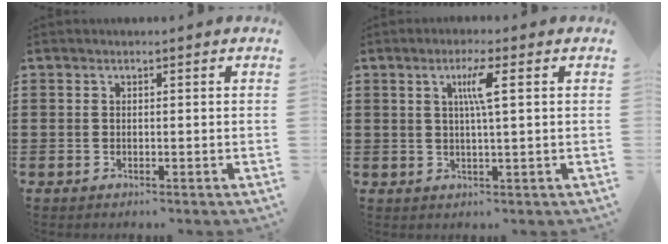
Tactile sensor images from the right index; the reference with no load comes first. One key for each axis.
{"total": 4.2, "fx": 1.2, "fy": -0.1, "fz": 4.0, "tx": -0.082, "ty": 0.000, "tz": 0.016}